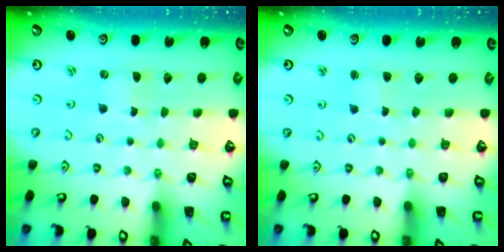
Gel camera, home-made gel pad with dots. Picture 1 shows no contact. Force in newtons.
{"total": 1.8, "press": 1.7, "slide": 0.3}